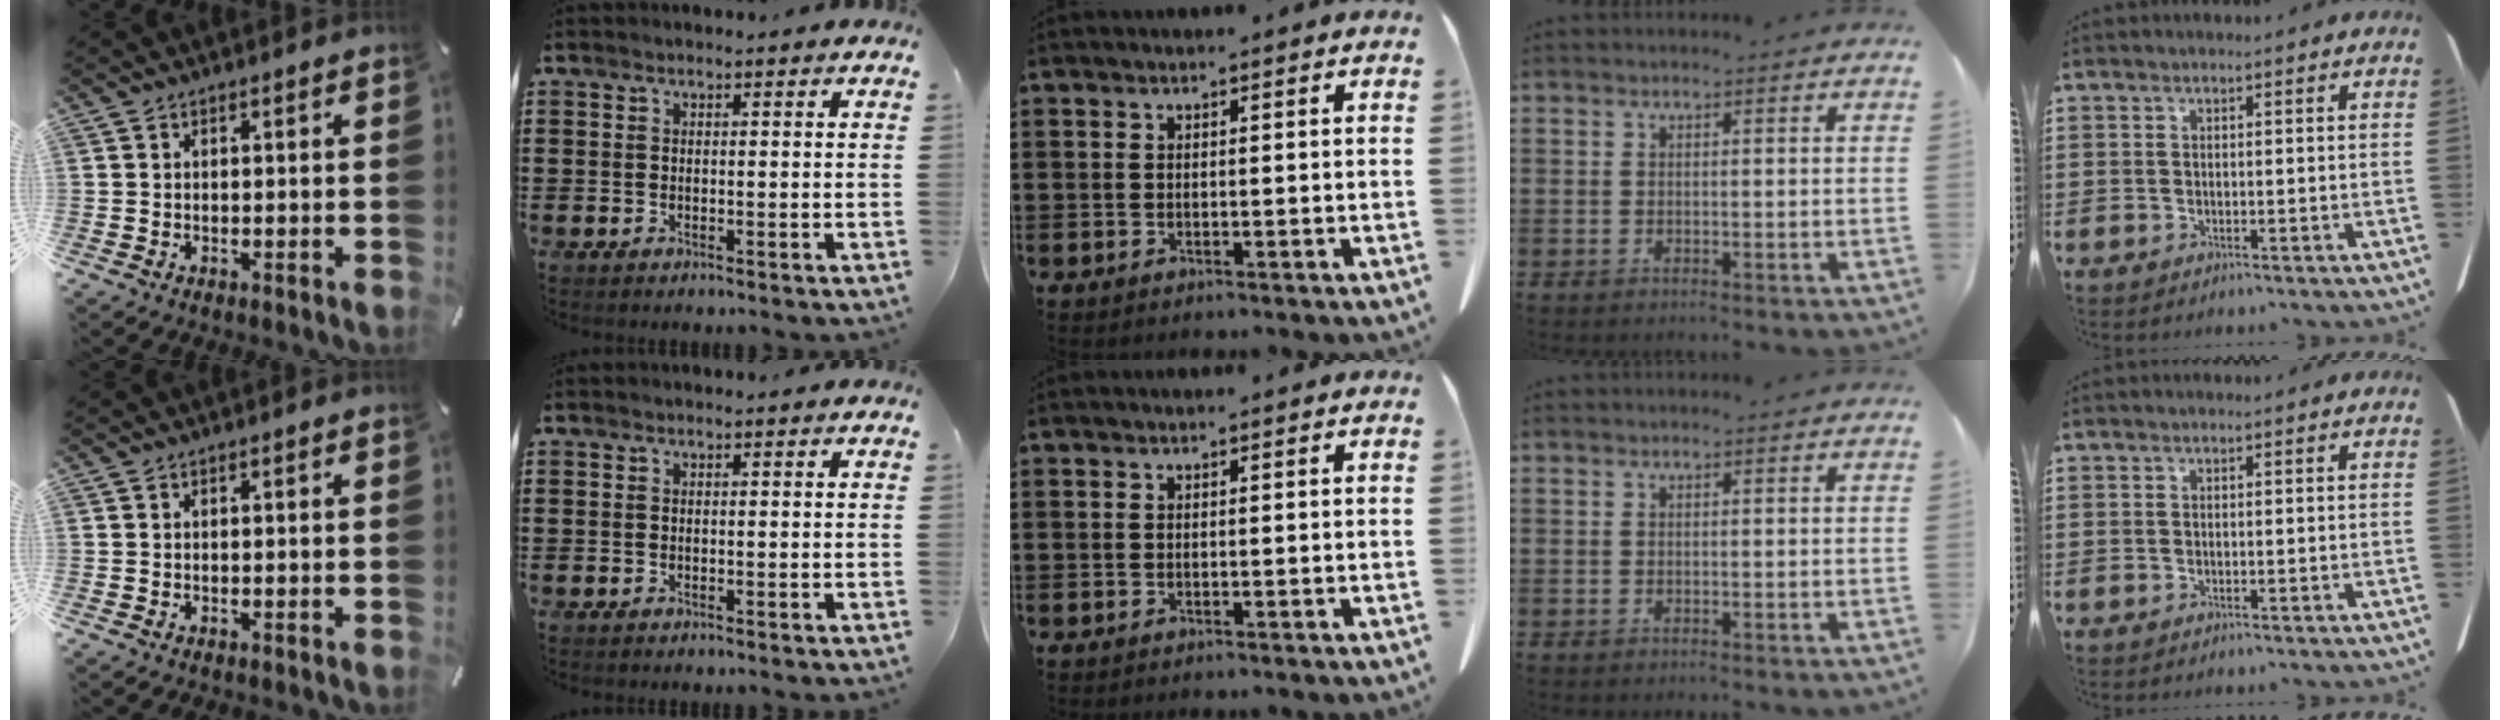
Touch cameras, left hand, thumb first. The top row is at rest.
{}